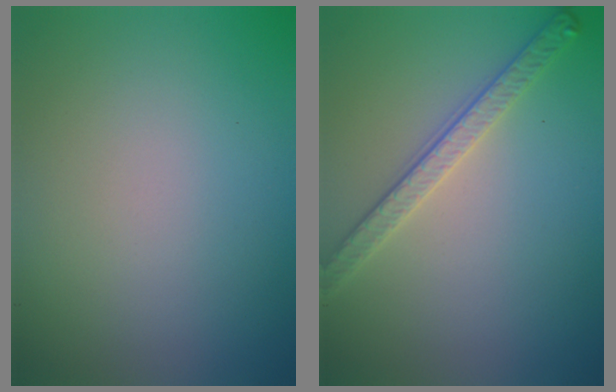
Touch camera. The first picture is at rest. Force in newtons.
{"total": 2.8, "press": 2.7, "slide": 0.8}